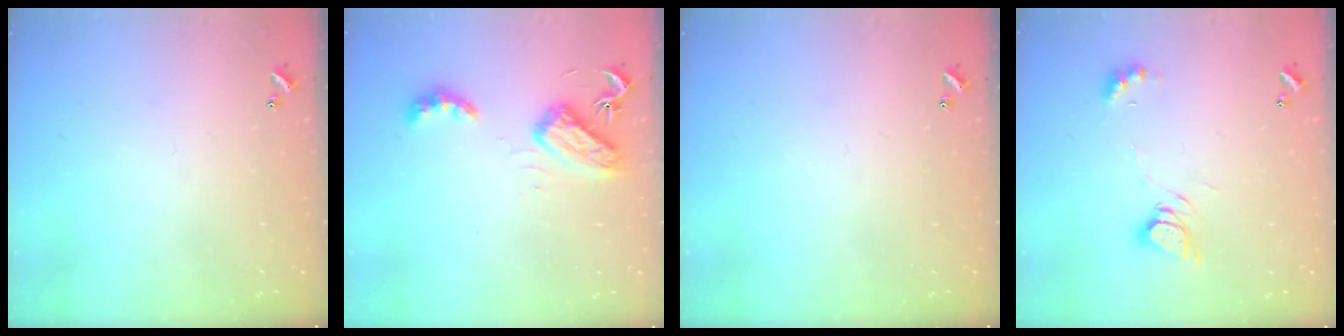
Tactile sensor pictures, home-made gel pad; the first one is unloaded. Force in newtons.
{"total": 6.9, "press": 6.9, "slide": 0.5}
{"total": 0.0}
{"total": 6.4, "press": 6.3, "slide": 0.8}